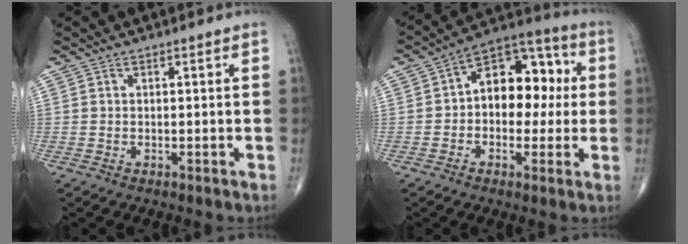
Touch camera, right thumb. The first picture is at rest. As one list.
[{"total": 14.1, "force": [0.9, 9.3, 10.6], "torque": [-0.107, 0.039, 0.000]}]